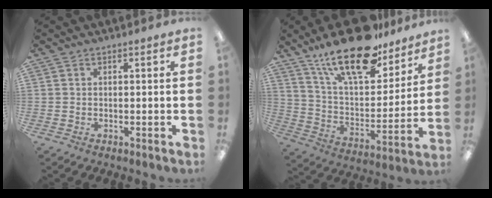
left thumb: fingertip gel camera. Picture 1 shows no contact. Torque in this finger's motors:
{"motor_torque": [0.41, 0.45, 1.60, -1.17, 0.40]}